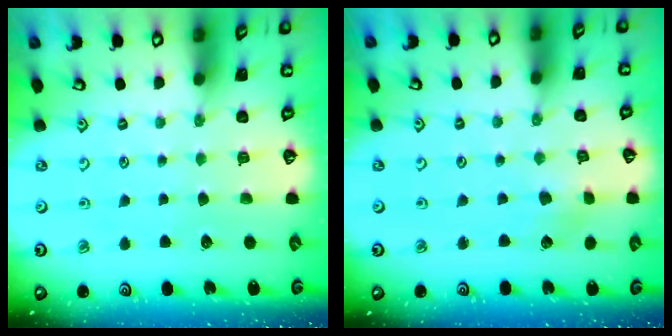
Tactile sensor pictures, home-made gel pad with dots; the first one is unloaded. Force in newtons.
{"total": 2.3, "press": 2.3, "slide": 0.3}